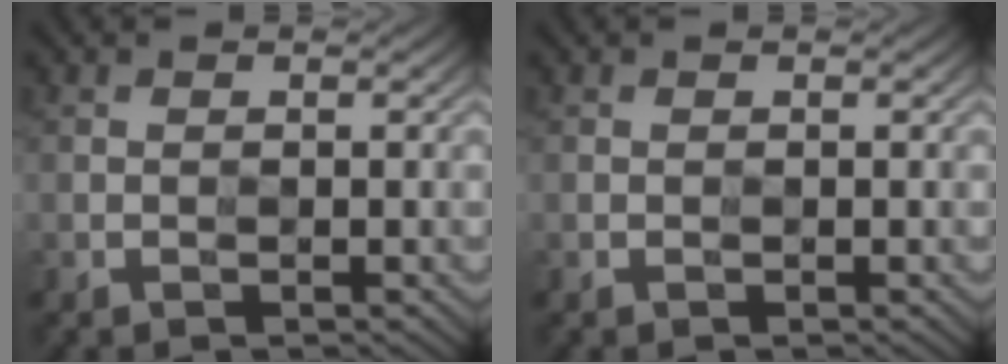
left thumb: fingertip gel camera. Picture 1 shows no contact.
{"total": 0.0}